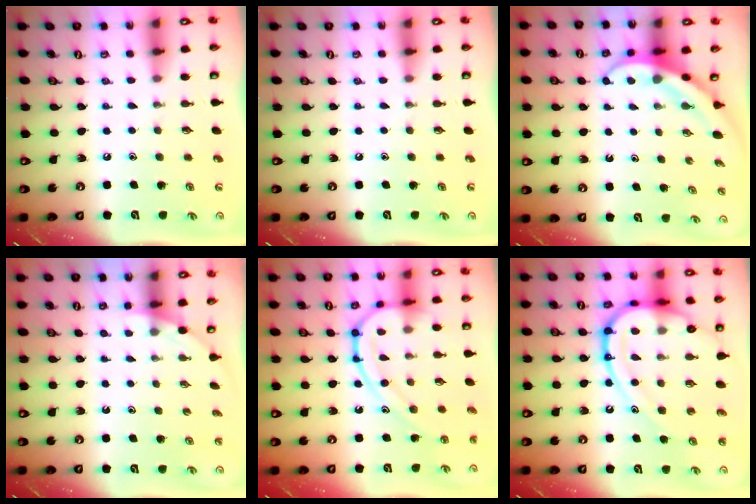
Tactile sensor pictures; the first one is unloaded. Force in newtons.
{"total": 0.0}
{"total": 4.0, "press": 4.0, "slide": 0.4}
{"total": 0.9, "press": 0.9, "slide": 0.2}
{"total": 13.7, "press": 13.7, "slide": 0.2}
{"total": 20.4, "press": 20.3, "slide": 2.2}